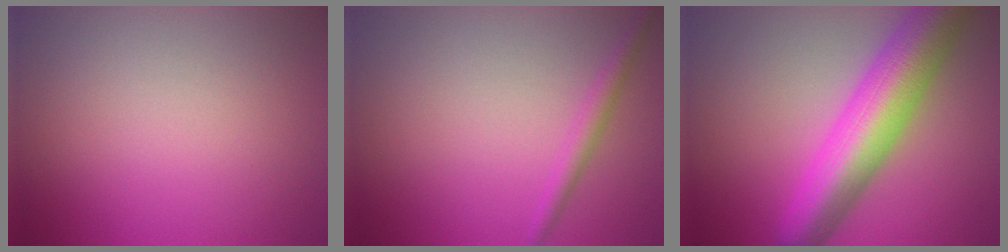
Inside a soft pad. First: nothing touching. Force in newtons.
{"total": 1.7, "press": 1.7, "slide": 0.1}
{"total": 9.7, "press": 9.7, "slide": 0.2}